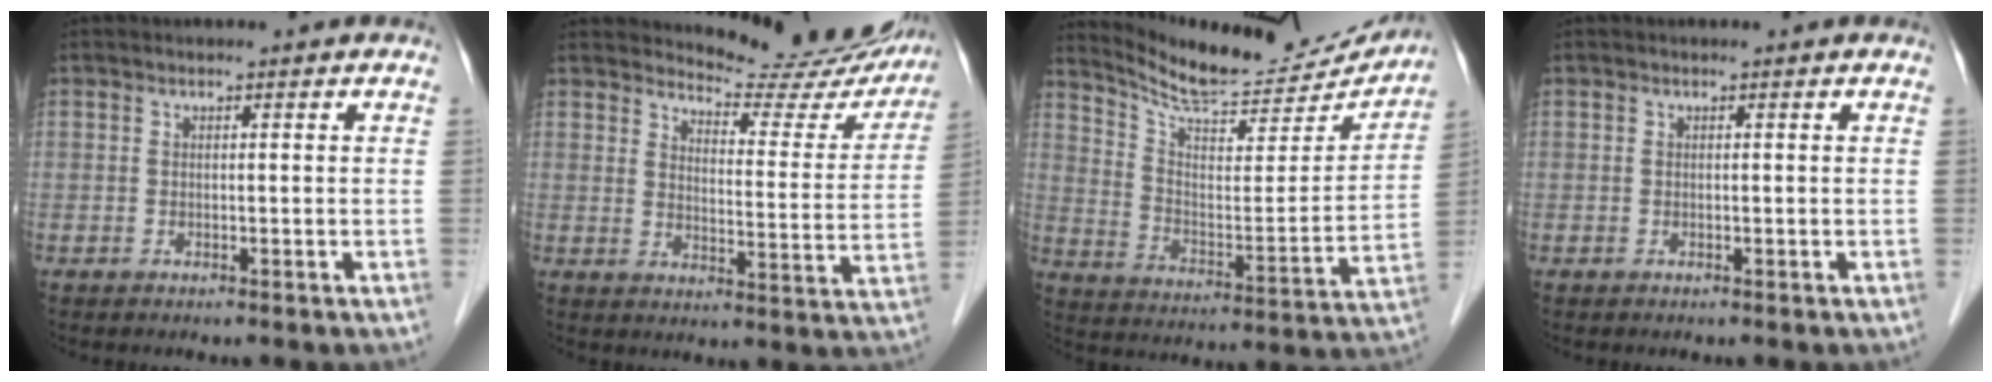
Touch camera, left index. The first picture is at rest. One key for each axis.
{"total": 15.9, "fx": 15.2, "fy": 3.2, "fz": 3.3, "tx": -0.029, "ty": -0.058, "tz": 0.169}
{"total": 19.5, "fx": 18.5, "fy": 3.2, "fz": 5.1, "tx": -0.087, "ty": -0.047, "tz": 0.266}
{"total": 0.0}